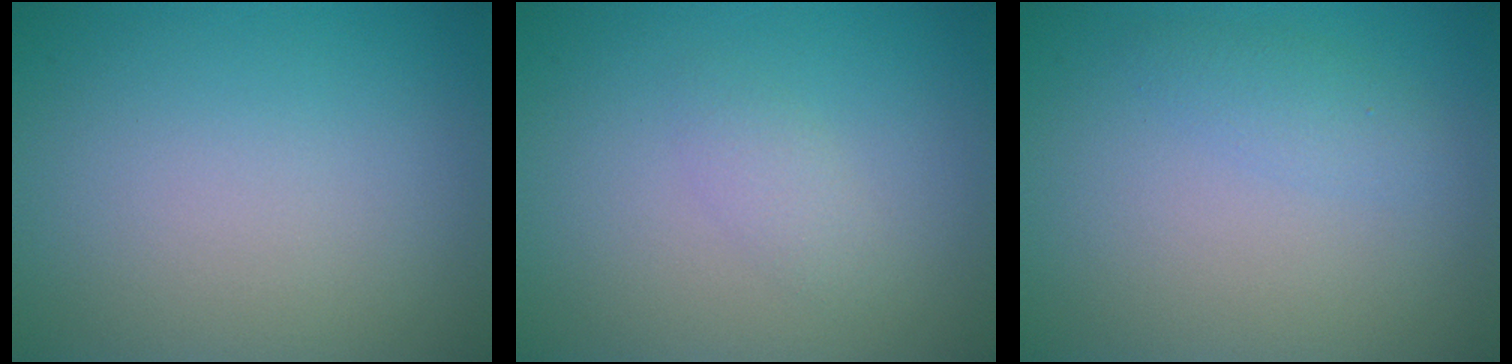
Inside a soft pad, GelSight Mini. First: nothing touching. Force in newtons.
{"total": 1.2, "press": 1.2, "slide": 0.1}
{"total": 1.3, "press": 1.3, "slide": 0.1}